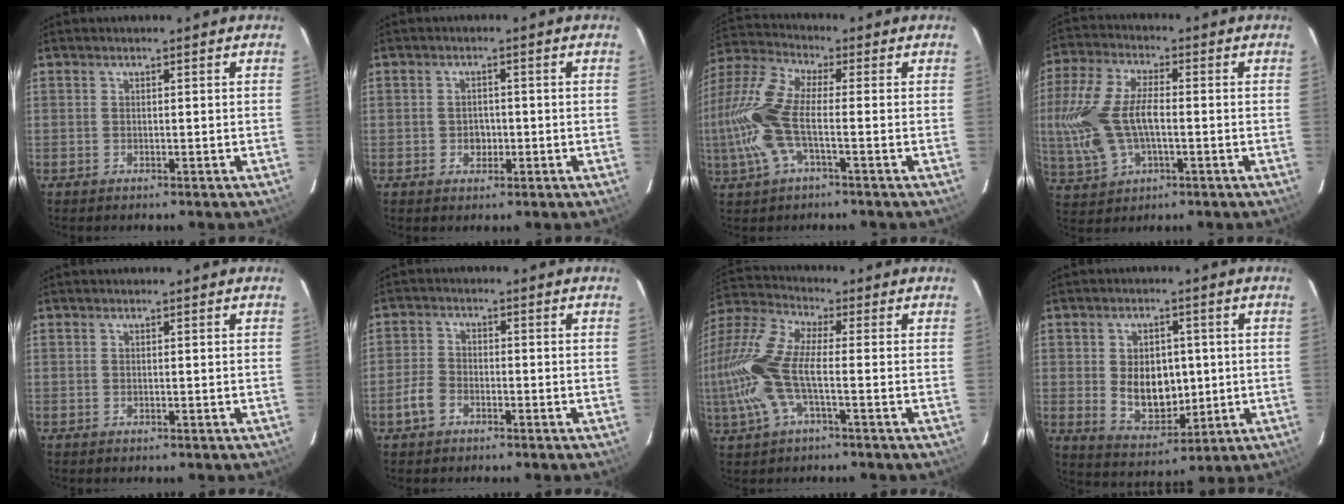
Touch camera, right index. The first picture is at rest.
{"total": 2.7, "force": [-0.4, 2.5, 1.2], "torque": [-0.020, 0.006, -0.001]}
{"total": 12.7, "force": [-2.3, 4.2, 11.8], "torque": [-0.265, 0.003, -0.048]}
{"total": 15.0, "force": [-1.1, 8.0, 12.7], "torque": [-0.283, 0.005, -0.016]}
{"total": 0.0}
{"total": 4.2, "force": [-2.4, 2.9, 1.9], "torque": [-0.049, 0.008, -0.044]}
{"total": 15.7, "force": [-2.4, 5.7, 14.4], "torque": [-0.304, 0.001, -0.051]}
{"total": 9.8, "force": [0.2, 6.8, 7.0], "torque": [-0.131, -0.005, 0.024]}